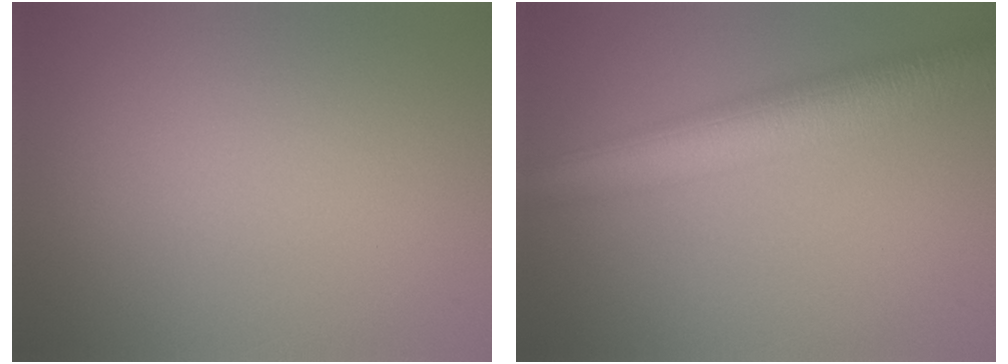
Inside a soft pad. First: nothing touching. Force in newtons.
{"total": 7.3, "press": 7.3, "slide": 0.3}